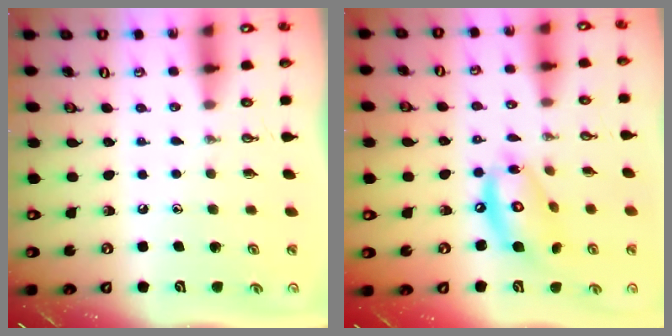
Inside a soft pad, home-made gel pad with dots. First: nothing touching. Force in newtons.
{"total": 13.3, "press": 13.3, "slide": 1.2}